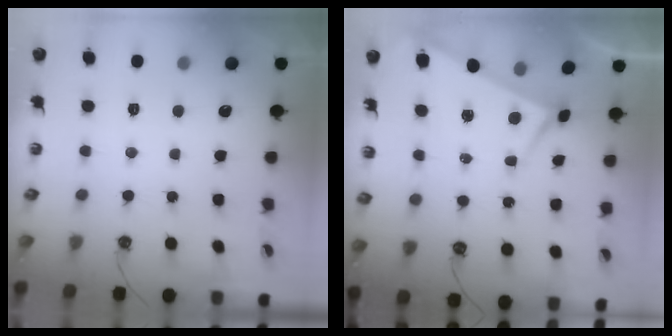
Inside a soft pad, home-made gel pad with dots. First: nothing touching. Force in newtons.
{"total": 3.9, "press": 3.9, "slide": 0.4}